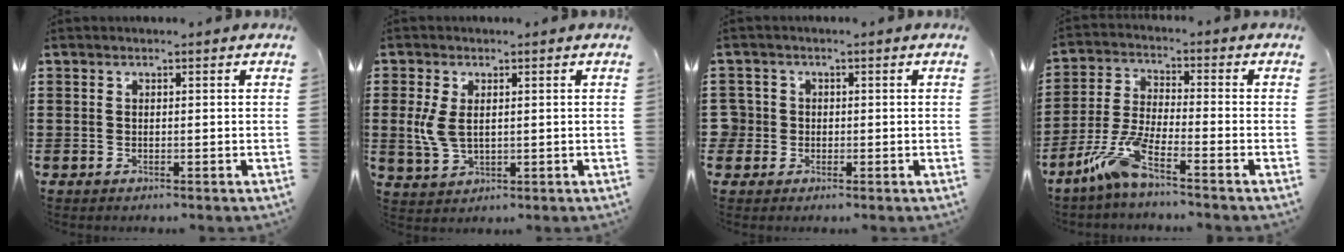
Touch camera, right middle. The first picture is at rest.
{"total": 5.2, "force": [0.7, 3.1, 4.1], "torque": [-0.113, -0.003, 0.005]}
{"total": 3.0, "force": [-0.3, 3.0, 0.5], "torque": [-0.037, 0.002, -0.015]}
{"total": 7.8, "force": [-5.3, 0.8, 5.7], "torque": [-0.145, -0.015, -0.108]}